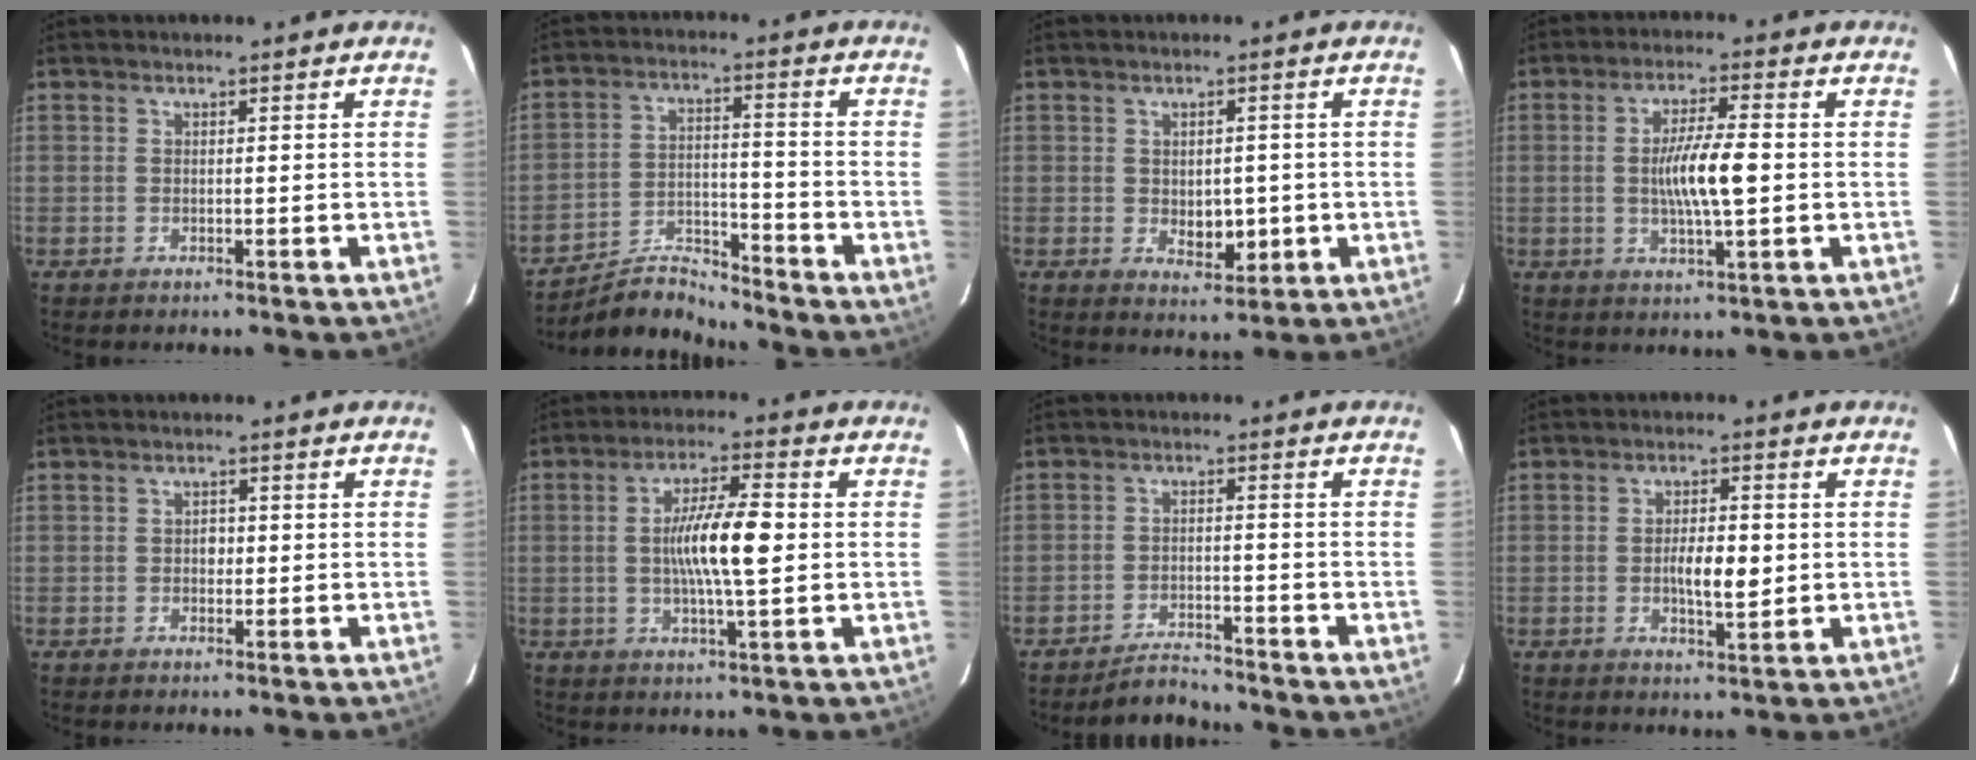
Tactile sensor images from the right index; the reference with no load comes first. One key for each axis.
{"total": 6.6, "fx": -6.6, "fy": 0.4, "fz": -0.6, "tx": 0.006, "ty": 0.016, "tz": -0.117}
{"total": 4.5, "fx": -0.6, "fy": 2.7, "fz": 3.5, "tx": -0.046, "ty": -0.003, "tz": 0.004}
{"total": 8.1, "fx": -0.4, "fy": 0.8, "fz": 8.0, "tx": -0.149, "ty": -0.001, "tz": -0.008}
{"total": 1.4, "fx": -0.1, "fy": 1.0, "fz": 1.0, "tx": -0.014, "ty": 0.003, "tz": -0.002}
{"total": 9.5, "fx": 0.1, "fy": 1.1, "fz": 9.4, "tx": -0.170, "ty": 0.006, "tz": -0.003}
{"total": 3.9, "fx": -3.8, "fy": 0.5, "fz": 0.1, "tx": -0.006, "ty": -0.010, "tz": -0.064}
{"total": 5.4, "fx": -0.3, "fy": 1.6, "fz": 5.2, "tx": -0.089, "ty": -0.002, "tz": -0.004}